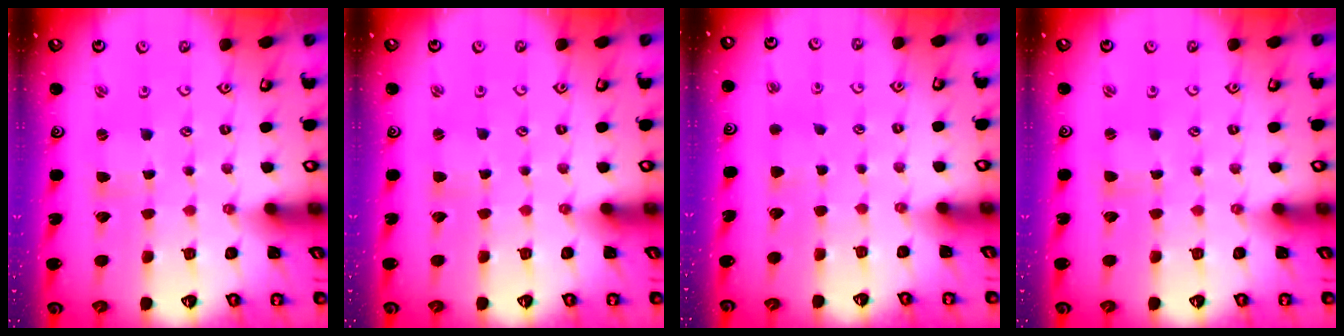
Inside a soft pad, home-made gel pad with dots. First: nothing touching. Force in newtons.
{"total": 1.8, "press": 1.7, "slide": 0.3}
{"total": 3.6, "press": 3.6, "slide": 0.5}
{"total": 0.9, "press": 0.9, "slide": 0.0}